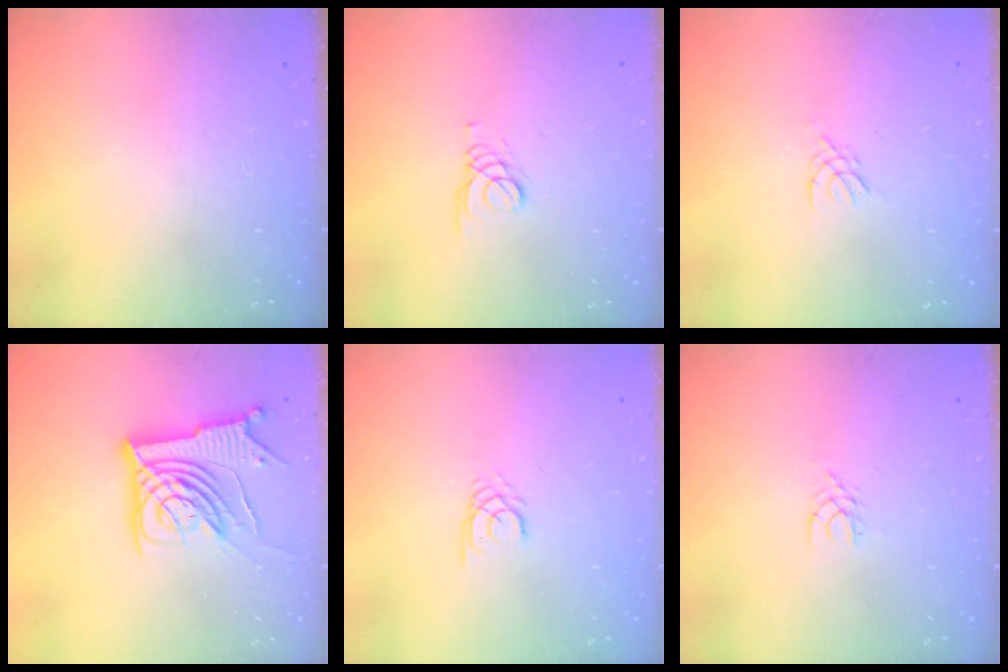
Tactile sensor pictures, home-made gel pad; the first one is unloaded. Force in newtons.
{"total": 1.6, "press": 1.5, "slide": 0.2}
{"total": 2.0, "press": 1.9, "slide": 0.4}
{"total": 14.0, "press": 13.9, "slide": 1.5}
{"total": 2.2, "press": 2.2, "slide": 0.2}
{"total": 2.9, "press": 2.9, "slide": 0.4}